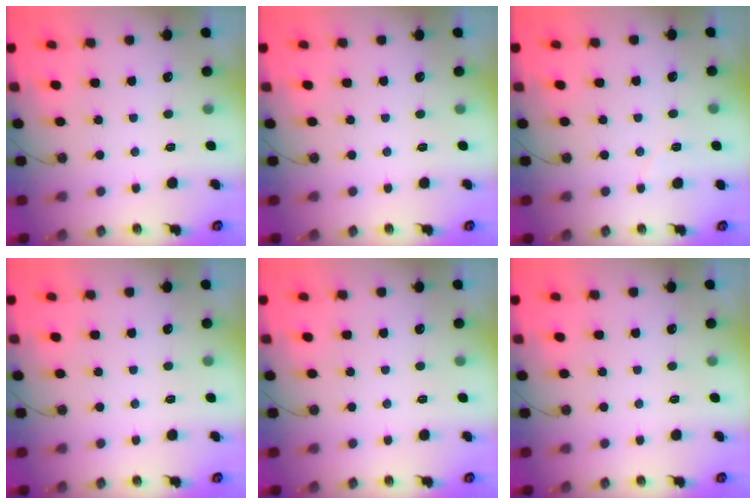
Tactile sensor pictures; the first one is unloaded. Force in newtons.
{"total": 0.0}
{"total": 5.0, "press": 4.3, "slide": 2.7}
{"total": 0.0}
{"total": 0.0}
{"total": 0.0}